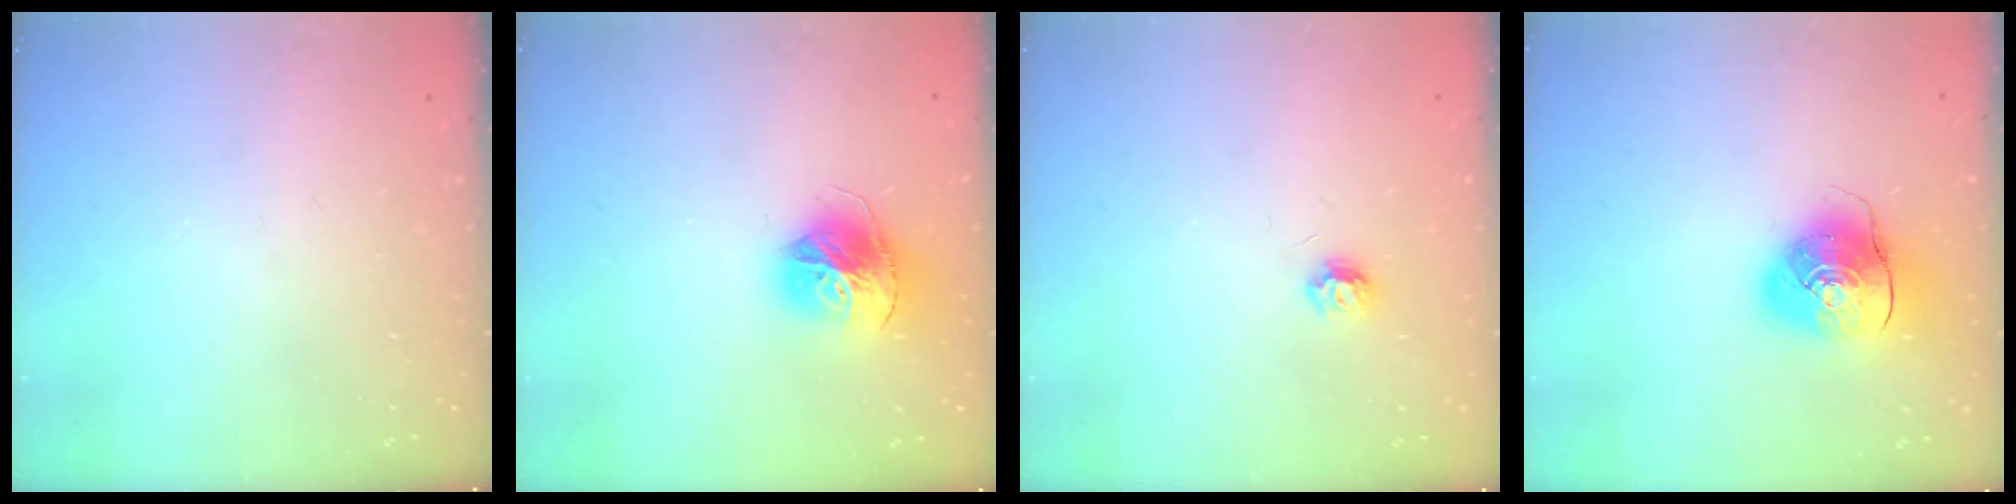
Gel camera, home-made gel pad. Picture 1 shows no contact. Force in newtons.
{"total": 15.6, "press": 15.5, "slide": 1.6}
{"total": 4.7, "press": 4.7, "slide": 0.5}
{"total": 10.6, "press": 10.5, "slide": 1.8}